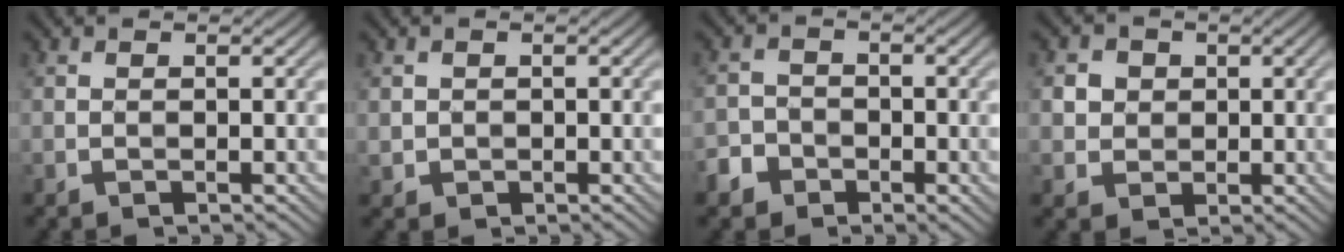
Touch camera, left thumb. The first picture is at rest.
{"total": 1.3, "force": [0.1, 1.2, 0.3], "torque": [-0.009, -0.007, 0.004]}
{"total": 3.6, "force": [-2.2, 2.6, 1.1], "torque": [-0.018, -0.002, -0.043]}
{"total": 4.0, "force": [1.0, 3.7, 1.4], "torque": [-0.046, -0.005, 0.019]}